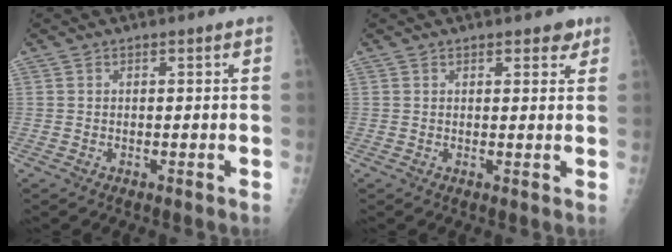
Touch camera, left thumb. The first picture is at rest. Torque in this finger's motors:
{"motor_torque": [-0.15, -0.08, -0.47, -0.02, -0.01]}